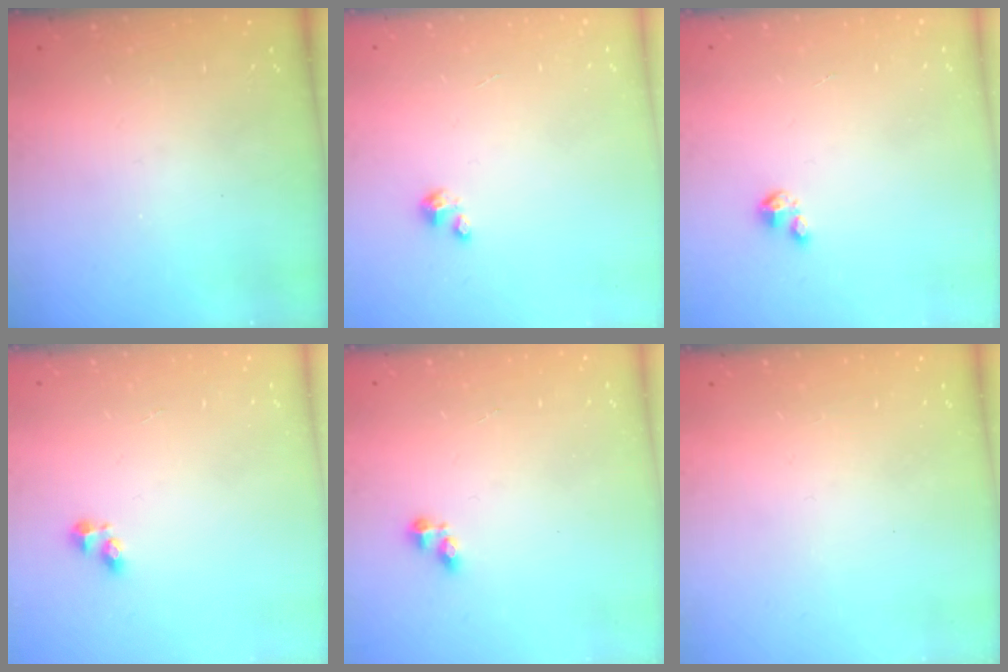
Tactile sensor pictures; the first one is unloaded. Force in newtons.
{"total": 0.6, "press": 0.6, "slide": 0.3}
{"total": 1.2, "press": 1.2, "slide": 0.2}
{"total": 2.5, "press": 2.5, "slide": 0.2}
{"total": 2.1, "press": 2.1, "slide": 0.3}
{"total": 0.0}